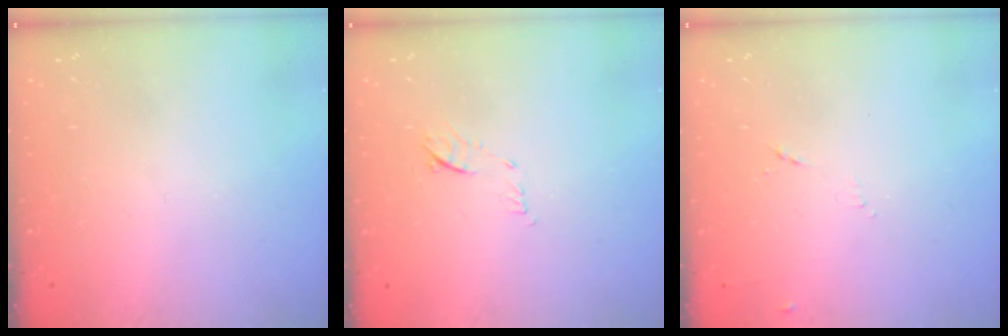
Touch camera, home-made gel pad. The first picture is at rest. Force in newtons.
{"total": 8.0, "press": 7.9, "slide": 1.0}
{"total": 4.4, "press": 4.3, "slide": 1.0}